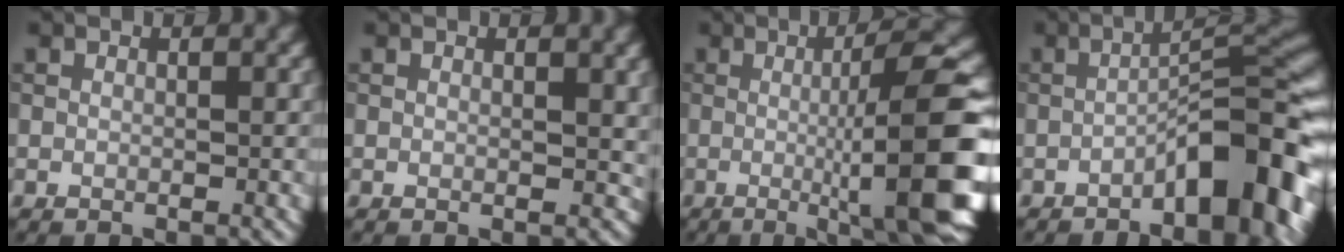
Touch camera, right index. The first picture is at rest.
{"total": 1.3, "force": [0.4, 0.9, 0.9], "torque": [-0.007, -0.001, 0.005]}
{"total": 12.4, "force": [-1.1, 2.0, 12.2], "torque": [-0.145, 0.002, -0.020]}
{"total": 9.8, "force": [-4.5, 2.6, 8.3], "torque": [-0.100, 0.022, -0.073]}